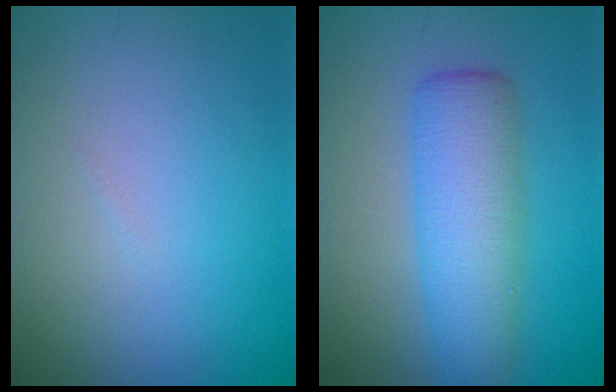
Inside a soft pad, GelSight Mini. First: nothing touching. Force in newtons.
{"total": 5.7, "press": 5.7, "slide": 0.4}